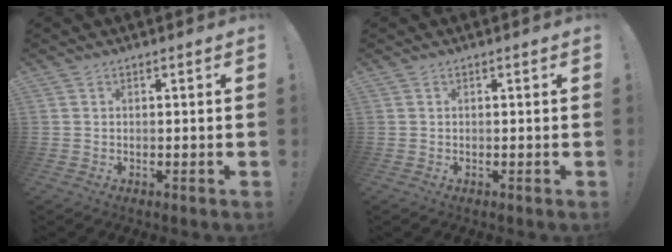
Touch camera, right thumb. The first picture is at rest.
{"total": 0.0}